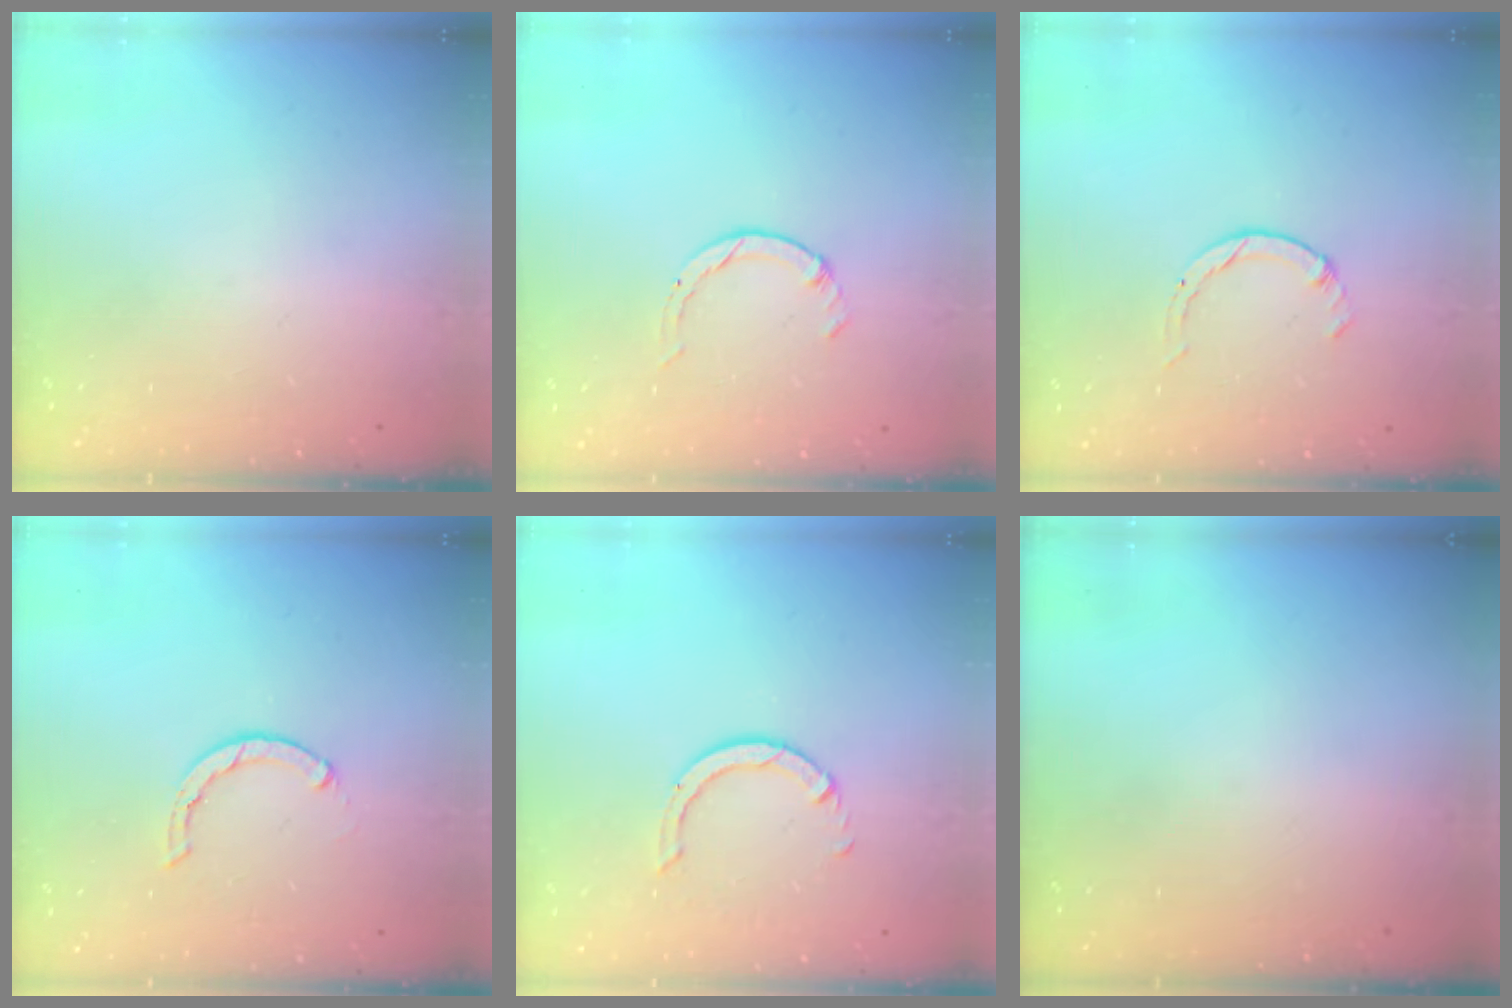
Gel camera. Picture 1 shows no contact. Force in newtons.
{"total": 0.5, "press": 0.5, "slide": 0.1}
{"total": 0.5, "press": 0.5, "slide": 0.1}
{"total": 1.6, "press": 1.5, "slide": 0.4}
{"total": 5.5, "press": 5.5, "slide": 0.5}
{"total": 0.0}